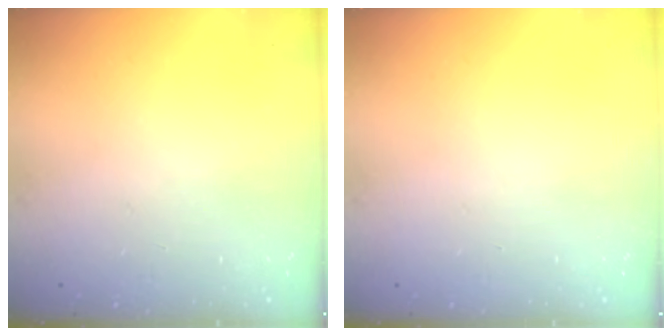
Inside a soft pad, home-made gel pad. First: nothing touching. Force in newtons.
{"total": 0.0}